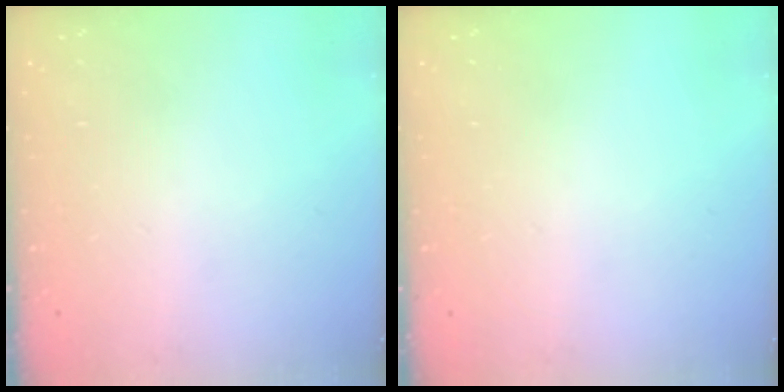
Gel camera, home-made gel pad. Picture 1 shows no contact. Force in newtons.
{"total": 0.0}